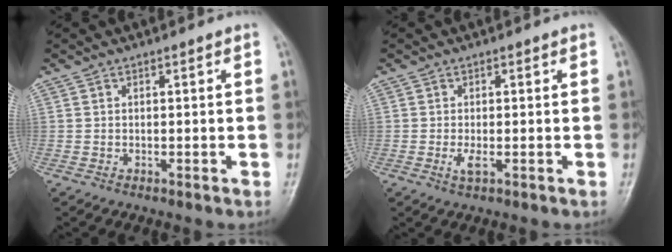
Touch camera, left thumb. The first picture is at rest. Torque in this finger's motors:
{"motor_torque": [-0.01, 0.06, 0.11, -0.06, 0.00]}